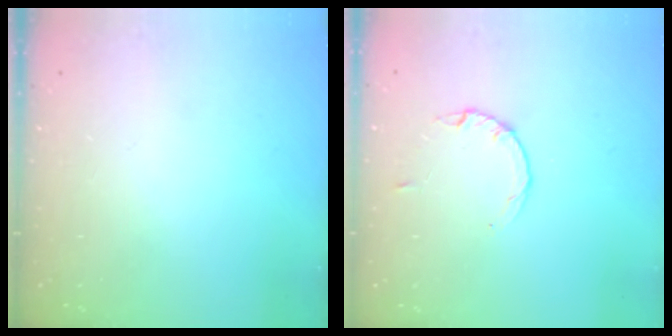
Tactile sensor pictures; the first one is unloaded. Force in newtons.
{"total": 2.8, "press": 2.8, "slide": 0.4}